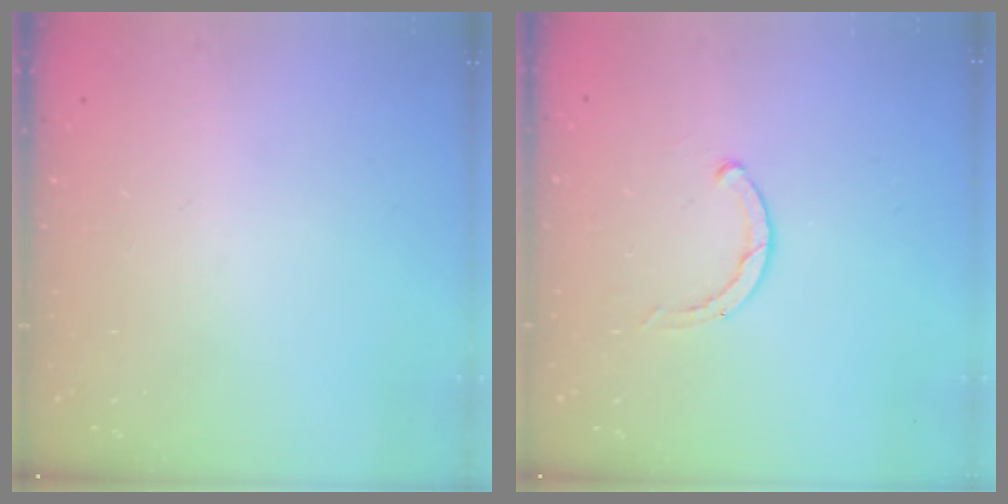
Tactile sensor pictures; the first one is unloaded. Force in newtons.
{"total": 1.9, "press": 1.8, "slide": 0.3}